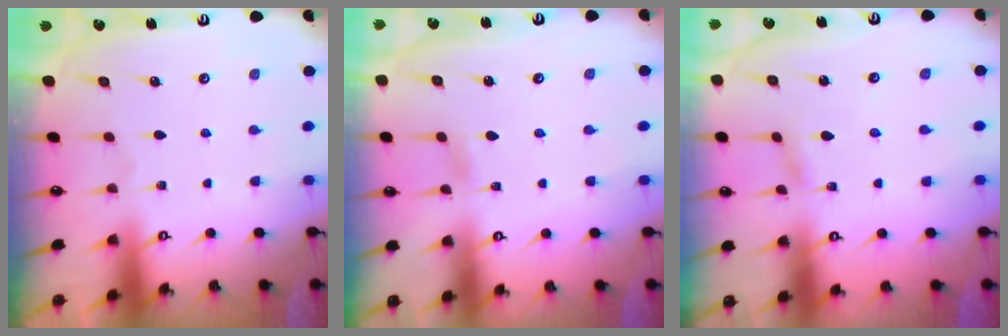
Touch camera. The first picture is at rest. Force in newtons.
{"total": 2.6, "press": 2.6, "slide": 0.3}
{"total": 2.3, "press": 2.3, "slide": 0.2}